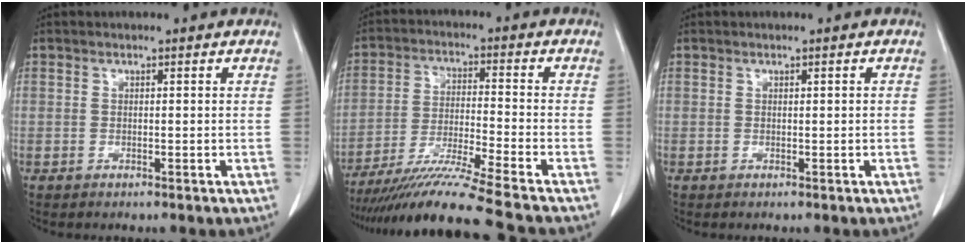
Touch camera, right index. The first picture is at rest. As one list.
[{"total": 13.8, "force": [-11.7, -2.7, 6.7], "torque": [-0.116, -0.025, -0.200]}, {"total": 0.0}]